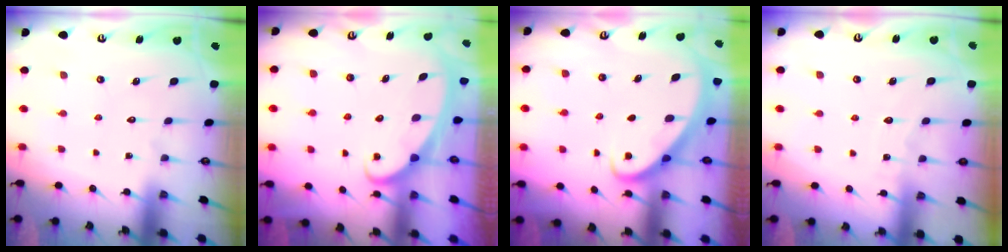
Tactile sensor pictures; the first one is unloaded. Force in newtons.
{"total": 2.3, "press": 2.3, "slide": 0.3}
{"total": 3.0, "press": 3.0, "slide": 0.2}
{"total": 3.5, "press": 3.5, "slide": 0.3}